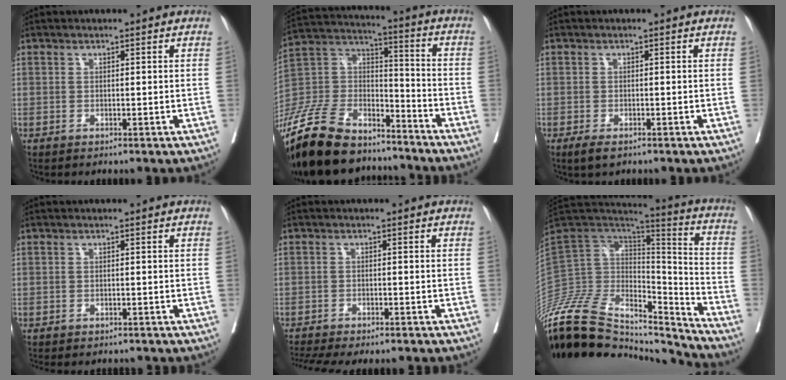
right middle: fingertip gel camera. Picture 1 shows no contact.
{"total": 26.3, "force": [-21.4, 9.8, 11.8], "torque": [-0.310, -0.016, -0.375]}
{"total": 2.4, "force": [-1.6, 0.9, 1.6], "torque": [-0.033, -0.005, -0.023]}
{"total": 7.4, "force": [-6.8, 2.0, 2.1], "torque": [-0.026, -0.005, -0.082]}
{"total": 13.7, "force": [-12.4, 2.2, 5.3], "torque": [-0.107, -0.013, -0.168]}
{"total": 35.5, "force": [-30.6, 11.6, 13.7], "torque": [-0.318, -0.020, -0.482]}